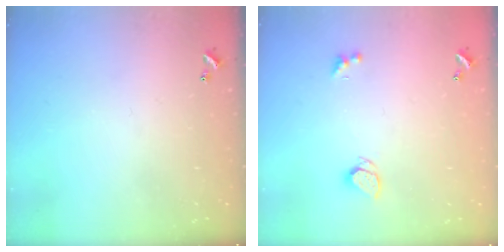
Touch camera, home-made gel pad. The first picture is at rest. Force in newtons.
{"total": 2.4, "press": 2.3, "slide": 0.6}